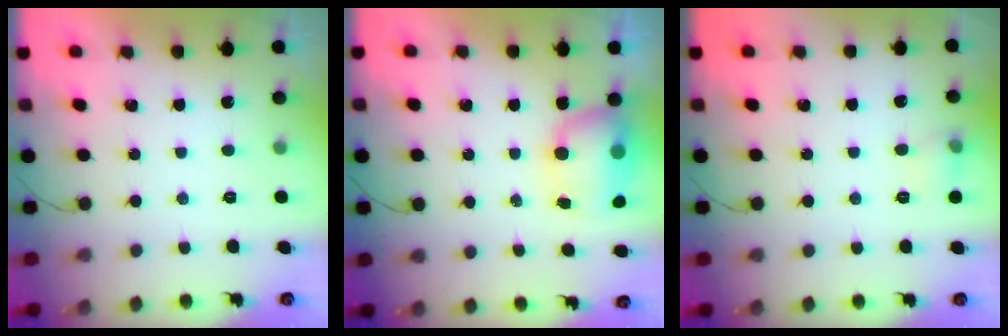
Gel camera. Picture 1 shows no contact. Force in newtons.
{"total": 12.0, "press": 9.1, "slide": 7.8}
{"total": 5.5, "press": 5.3, "slide": 1.6}